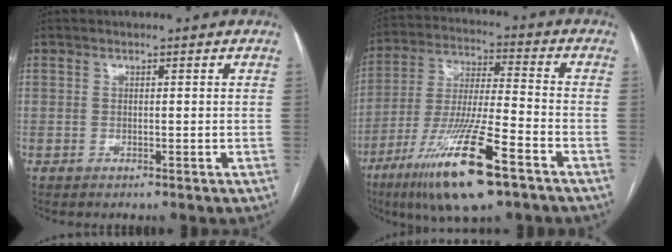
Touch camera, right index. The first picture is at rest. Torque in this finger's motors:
{"motor_torque": [1.73, -0.41, 1.05, 0.21]}